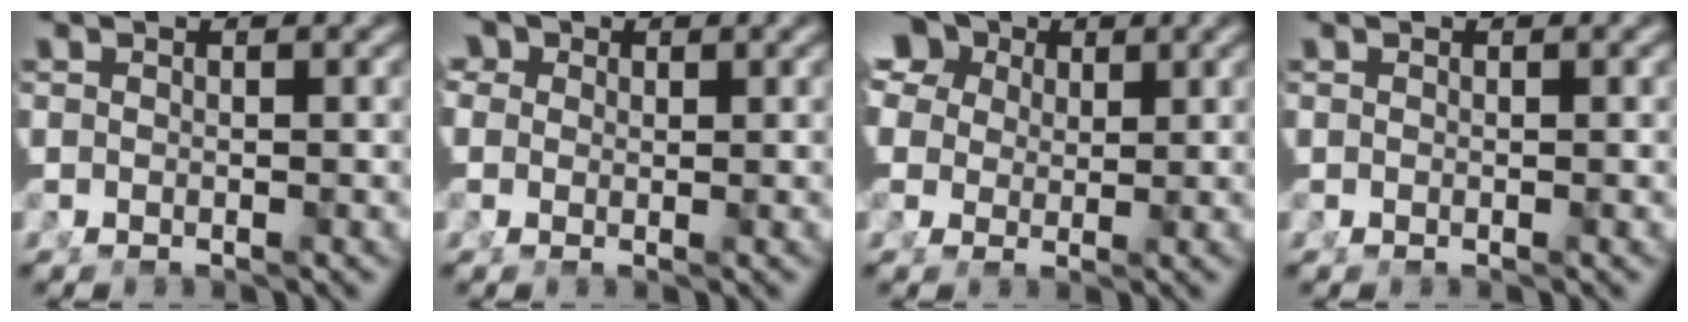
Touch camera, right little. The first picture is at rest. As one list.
[{"total": 3.7, "force": [1.2, 3.1, 1.6], "torque": [-0.039, 0.000, 0.015]}, {"total": 9.2, "force": [3.8, 6.9, 4.7], "torque": [-0.090, 0.001, 0.059]}, {"total": 0.0}]